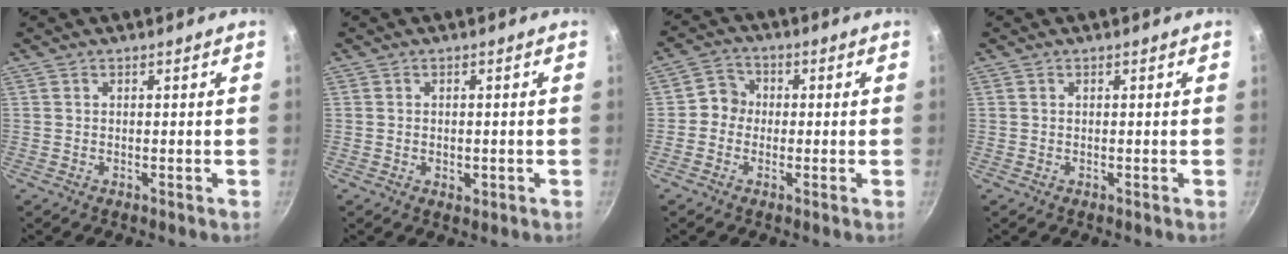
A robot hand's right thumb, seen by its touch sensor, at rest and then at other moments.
{"total": 2.0, "force": [-0.5, 1.3, 1.4], "torque": [-0.019, -0.002, -0.006]}
{"total": 4.4, "force": [-0.5, 4.1, 1.5], "torque": [0.003, 0.012, -0.024]}
{"total": 0.0}